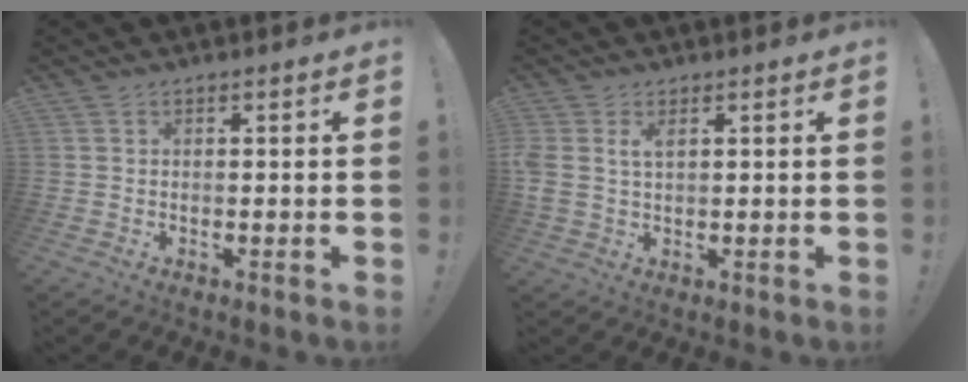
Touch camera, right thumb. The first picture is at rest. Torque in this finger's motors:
{"motor_torque": [0.07, 0.07, -0.02, 0.06, 0.04]}